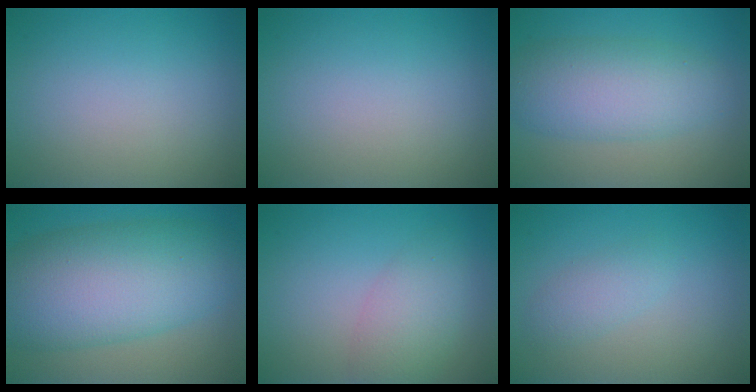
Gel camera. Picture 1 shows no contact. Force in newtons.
{"total": 0.0}
{"total": 6.2, "press": 6.2, "slide": 0.0}
{"total": 11.3, "press": 11.3, "slide": 0.2}
{"total": 3.4, "press": 3.4, "slide": 0.0}
{"total": 1.8, "press": 1.8, "slide": 0.1}